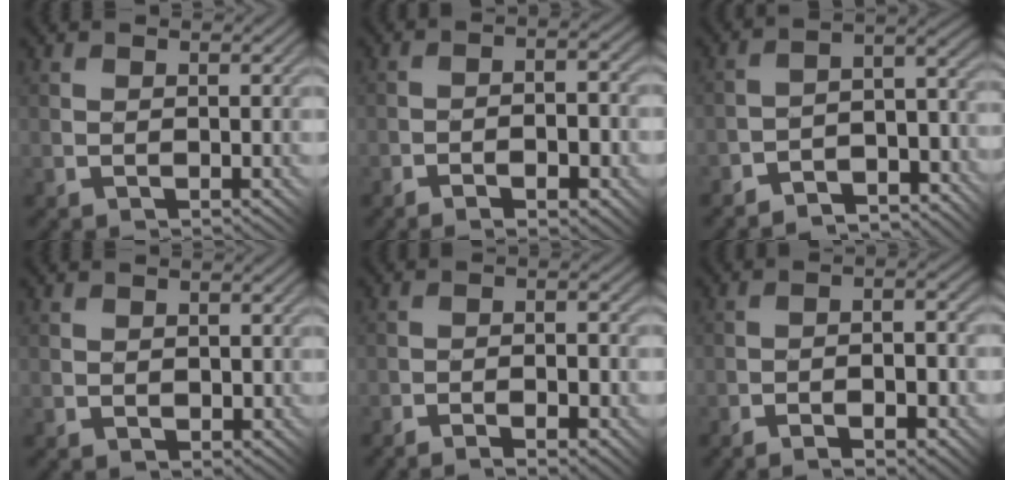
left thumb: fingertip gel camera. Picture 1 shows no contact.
{"total": 6.9, "force": [-3.6, 2.4, 5.5], "torque": [-0.077, 0.001, -0.046]}
{"total": 6.8, "force": [-5.7, 2.2, 2.9], "torque": [-0.028, -0.005, -0.107]}
{"total": 1.0, "force": [0.1, 0.8, 0.6], "torque": [-0.010, -0.002, 0.003]}
{"total": 7.0, "force": [-4.3, 2.0, 5.1], "torque": [-0.076, 0.012, -0.057]}
{"total": 7.7, "force": [-4.0, 2.4, 6.1], "torque": [-0.090, 0.001, -0.054]}